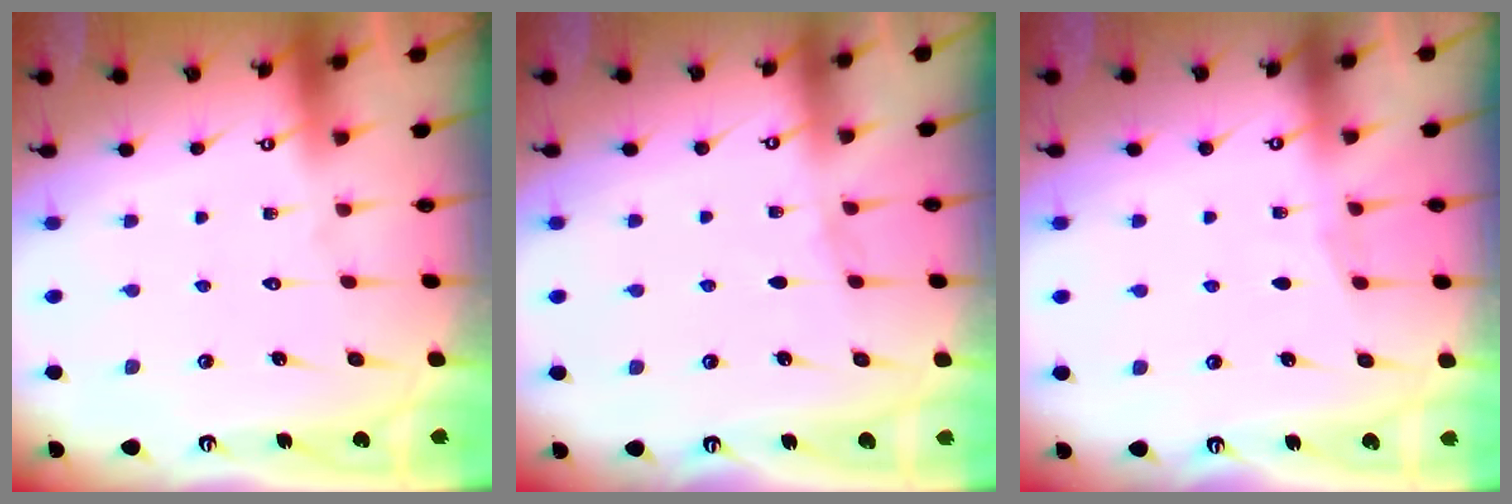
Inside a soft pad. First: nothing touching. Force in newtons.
{"total": 4.6, "press": 4.5, "slide": 0.6}
{"total": 3.7, "press": 3.7, "slide": 0.4}